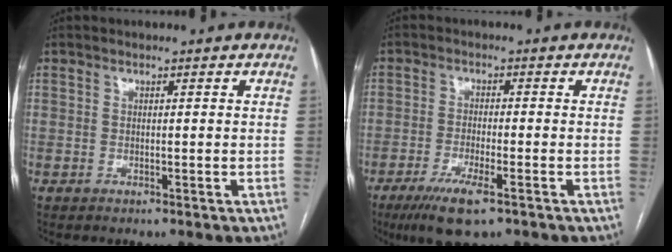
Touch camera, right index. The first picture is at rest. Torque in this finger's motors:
{"motor_torque": [0.71, -0.30, 0.40, 0.10]}